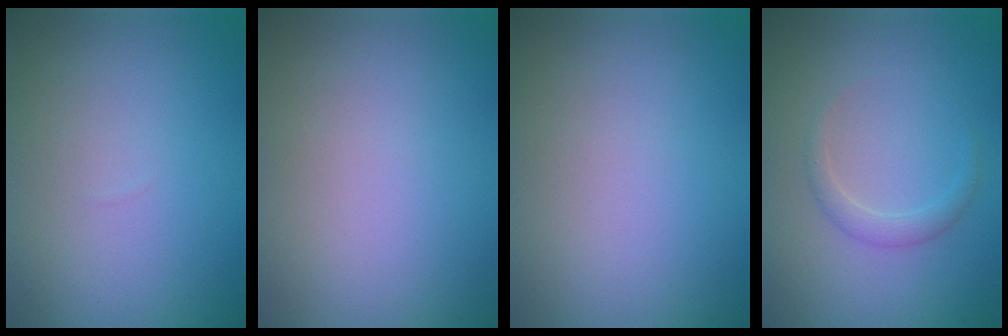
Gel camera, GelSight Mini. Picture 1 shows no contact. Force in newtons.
{"total": 0.0}
{"total": 0.0}
{"total": 1.4, "press": 1.4, "slide": 0.1}